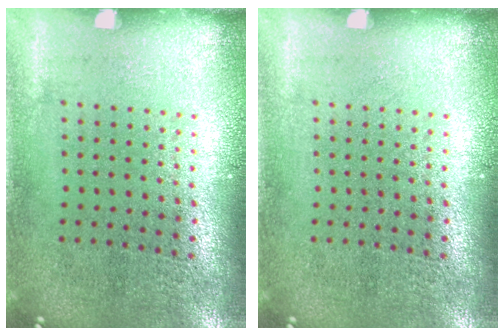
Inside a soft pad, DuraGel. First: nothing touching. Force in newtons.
{"total": 0.0}